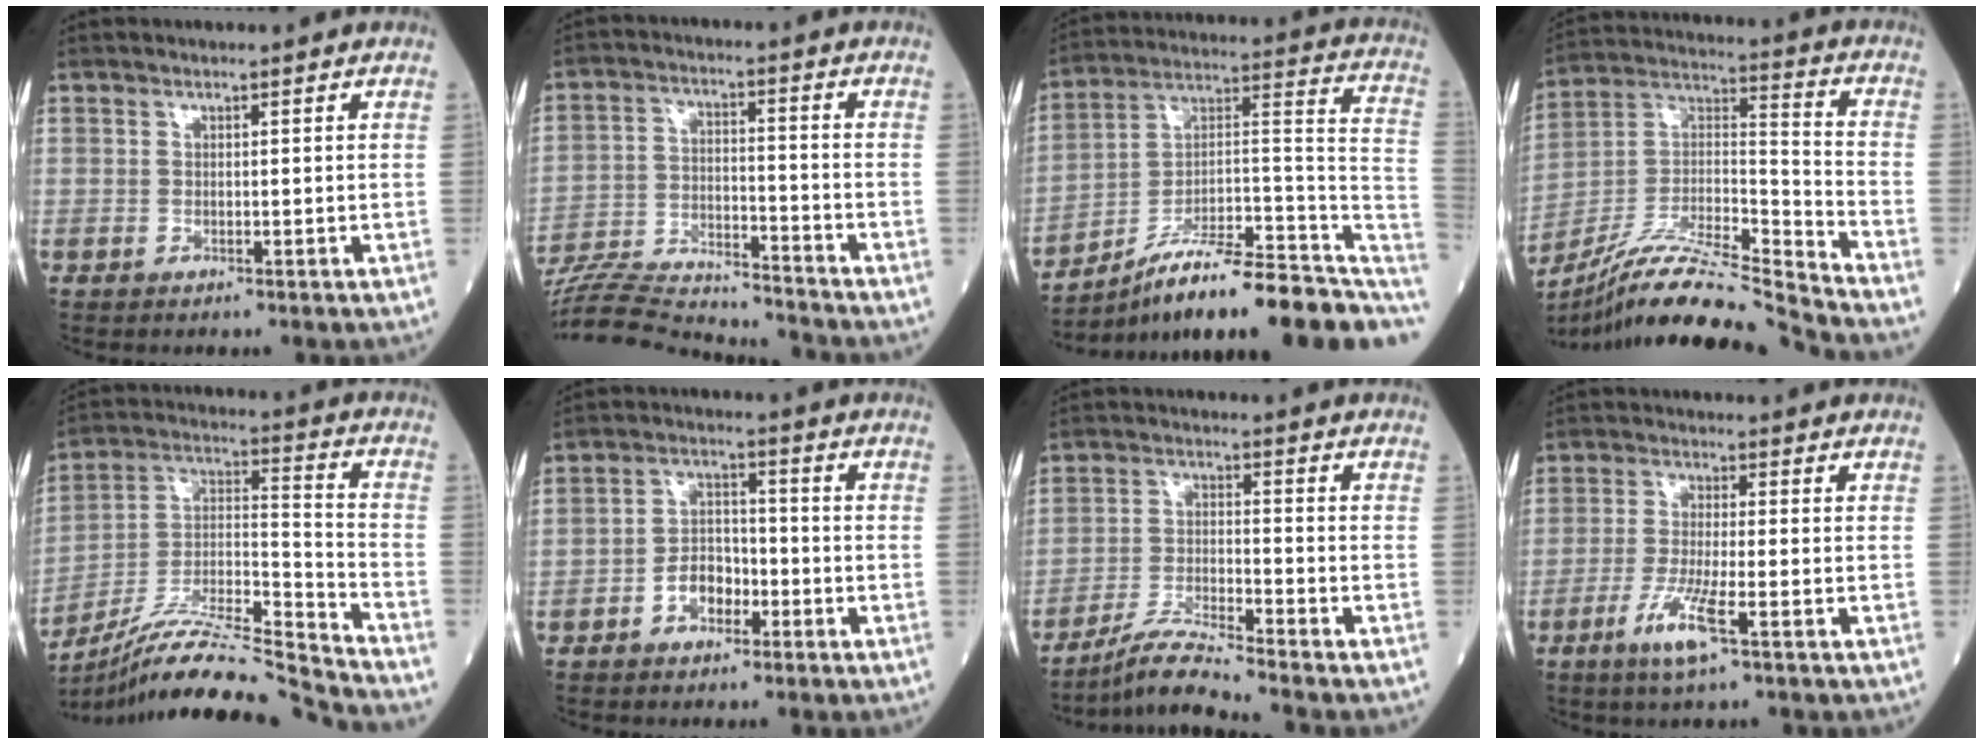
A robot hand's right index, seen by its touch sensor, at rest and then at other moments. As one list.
[{"total": 18.3, "force": [-17.7, 1.1, 4.8], "torque": [-0.106, -0.002, -0.282]}, {"total": 21.3, "force": [-14.9, 4.7, 14.5], "torque": [-0.145, 0.049, -0.226]}, {"total": 18.7, "force": [-17.2, -1.4, 7.0], "torque": [-0.141, 0.023, -0.310]}, {"total": 18.9, "force": [-17.7, -1.8, 6.4], "torque": [-0.128, 0.016, -0.311]}, {"total": 5.3, "force": [-2.5, 3.3, 3.3], "torque": [-0.056, 0.016, -0.047]}, {"total": 6.9, "force": [-6.3, -1.5, 2.4], "torque": [-0.055, -0.021, -0.117]}, {"total": 6.4, "force": [-3.2, 0.2, 5.5], "torque": [-0.113, -0.013, -0.062]}]